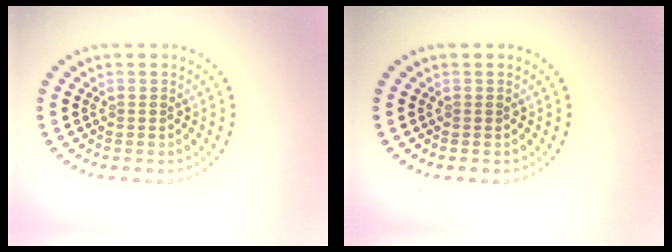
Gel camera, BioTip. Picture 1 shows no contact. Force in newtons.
{"total": 0.0}